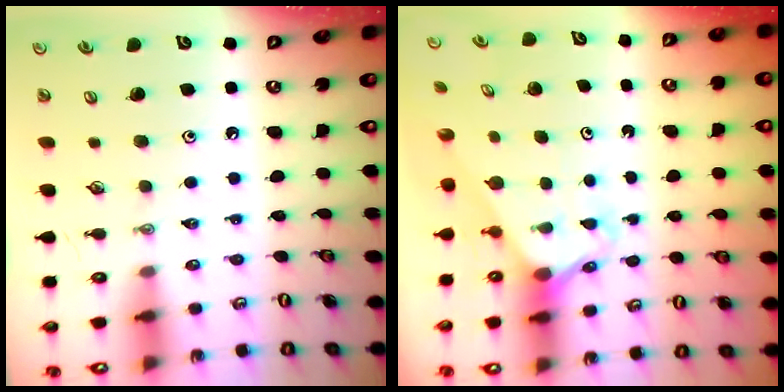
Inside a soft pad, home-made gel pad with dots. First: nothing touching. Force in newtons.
{"total": 2.2, "press": 2.2, "slide": 0.2}